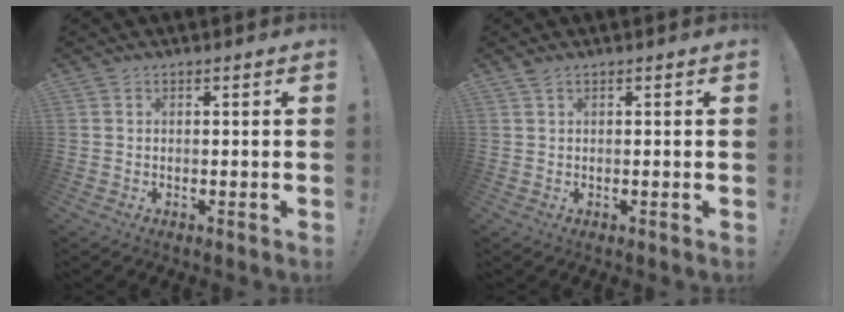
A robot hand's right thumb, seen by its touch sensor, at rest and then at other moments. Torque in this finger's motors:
{"motor_torque": [-0.03, 0.15, -0.11, 0.07, 0.00]}